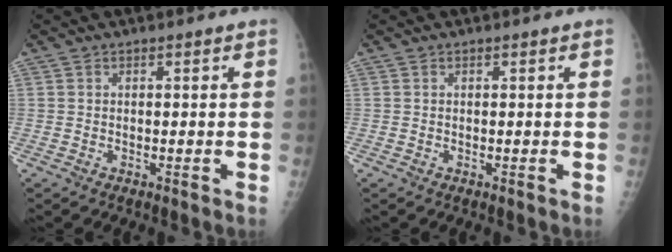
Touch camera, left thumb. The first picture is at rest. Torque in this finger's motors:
{"motor_torque": [0.00, 0.11, -0.08, -0.12, 0.00]}